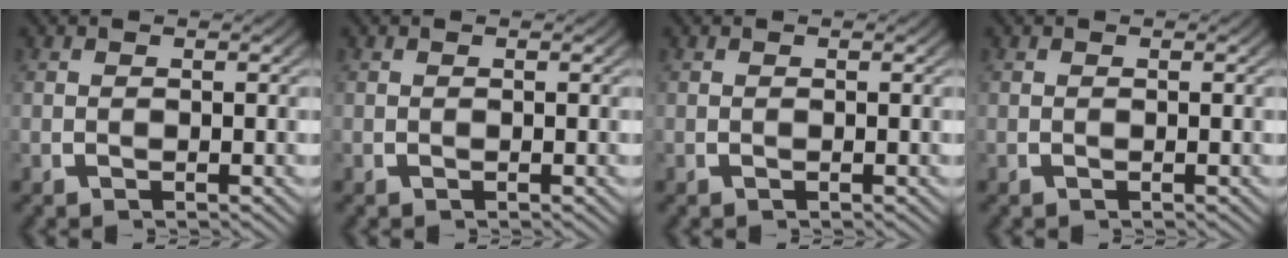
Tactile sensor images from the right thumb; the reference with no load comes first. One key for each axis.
{"total": 0.0}
{"total": 0.0}
{"total": 0.0}